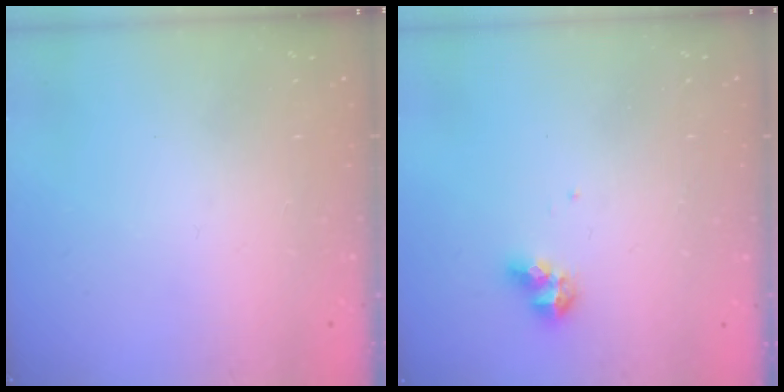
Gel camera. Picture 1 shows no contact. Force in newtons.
{"total": 7.1, "press": 7.1, "slide": 0.3}